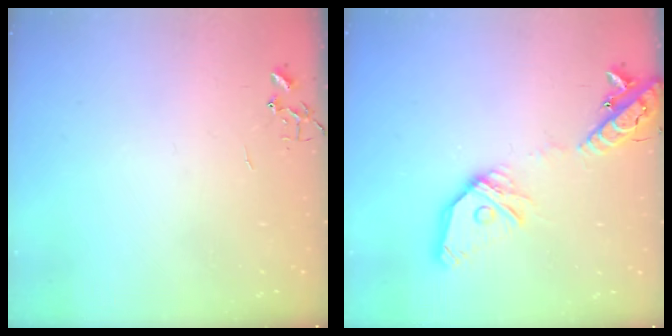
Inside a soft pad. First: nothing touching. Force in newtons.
{"total": 18.2, "press": 18.0, "slide": 3.2}